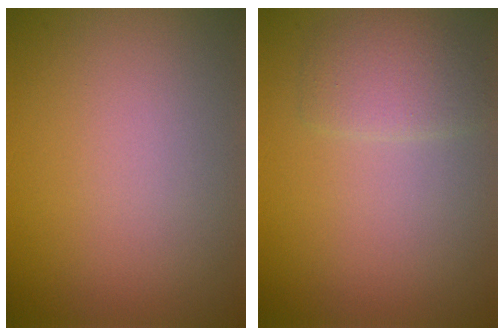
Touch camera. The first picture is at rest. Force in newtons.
{"total": 2.3, "press": 2.2, "slide": 0.1}